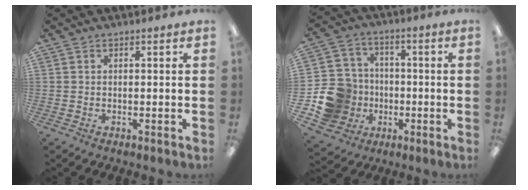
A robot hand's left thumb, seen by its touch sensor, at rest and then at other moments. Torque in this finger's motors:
{"motor_torque": [-0.12, 0.29, -0.01, 0.03, 0.07]}